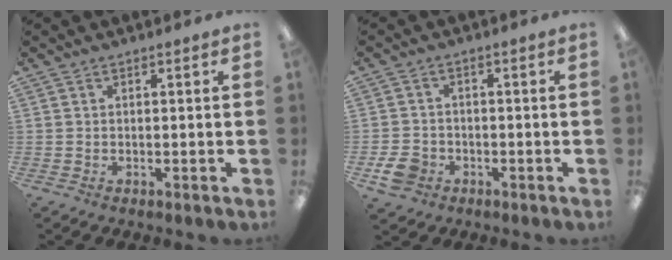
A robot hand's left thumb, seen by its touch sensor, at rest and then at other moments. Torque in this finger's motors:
{"motor_torque": [-0.69, 0.79, 0.40, -0.32, 0.00]}